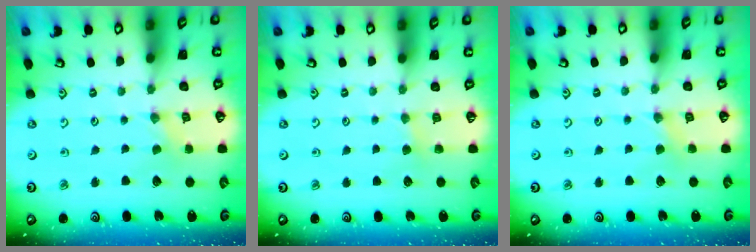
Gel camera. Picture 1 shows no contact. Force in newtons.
{"total": 2.4, "press": 2.4, "slide": 0.4}
{"total": 2.0, "press": 2.0, "slide": 0.4}